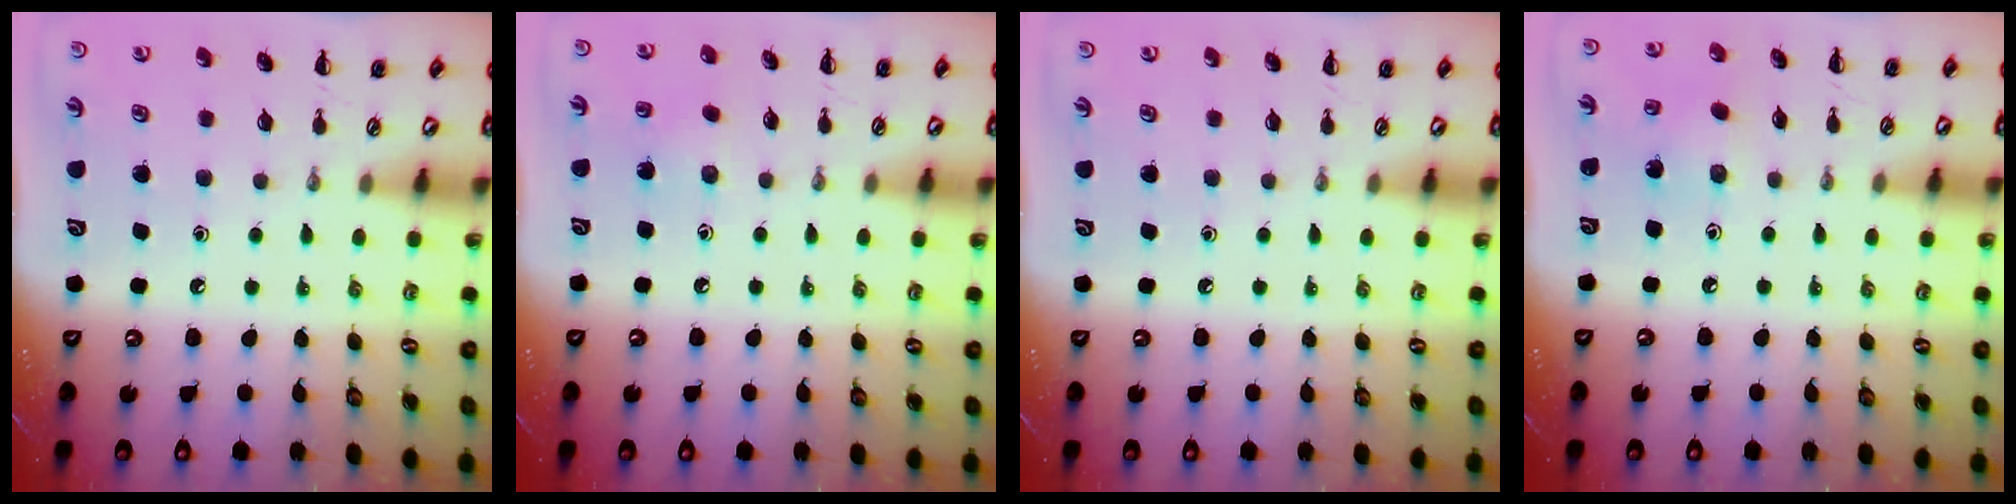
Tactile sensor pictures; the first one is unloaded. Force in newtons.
{"total": 5.9, "press": 5.7, "slide": 1.2}
{"total": 0.0}
{"total": 3.4, "press": 3.3, "slide": 0.9}